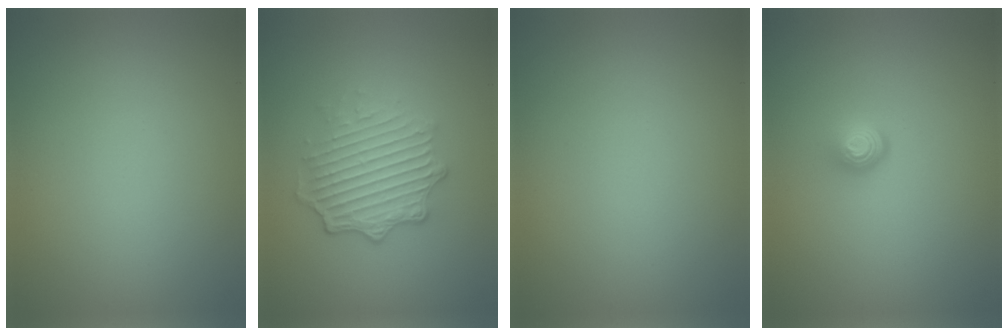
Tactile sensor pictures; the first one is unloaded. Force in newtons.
{"total": 5.0, "press": 3.5, "slide": 3.5}
{"total": 0.0}
{"total": 1.8, "press": 1.1, "slide": 1.4}